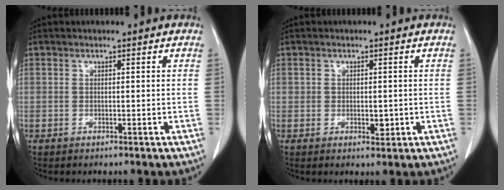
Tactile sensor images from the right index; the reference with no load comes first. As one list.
[{"total": 2.1, "force": [-0.2, 1.4, 1.5], "torque": [-0.019, -0.002, 0.000]}]